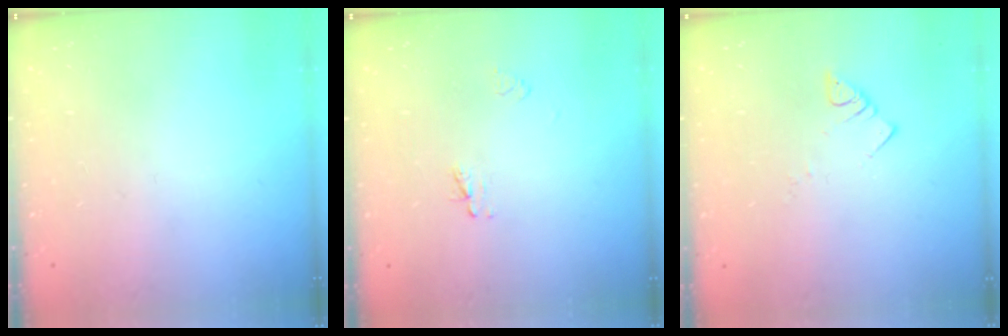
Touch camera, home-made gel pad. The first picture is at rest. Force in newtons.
{"total": 2.3, "press": 2.2, "slide": 0.2}
{"total": 3.4, "press": 3.4, "slide": 0.3}